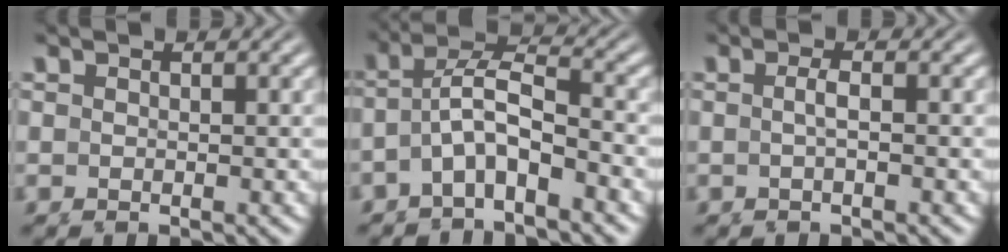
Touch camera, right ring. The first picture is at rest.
{"total": 5.7, "force": [-0.2, 4.2, 3.8], "torque": [-0.075, -0.010, -0.013]}
{"total": 1.5, "force": [-0.5, -0.5, 1.3], "torque": [-0.026, -0.001, -0.008]}